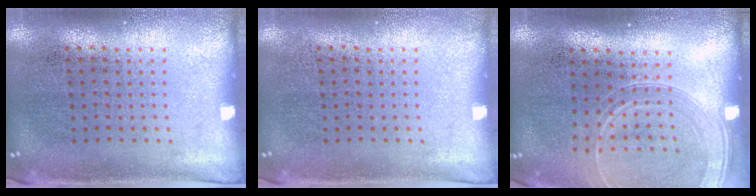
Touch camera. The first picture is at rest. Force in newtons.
{"total": 0.0}
{"total": 1.6, "press": 1.5, "slide": 0.7}